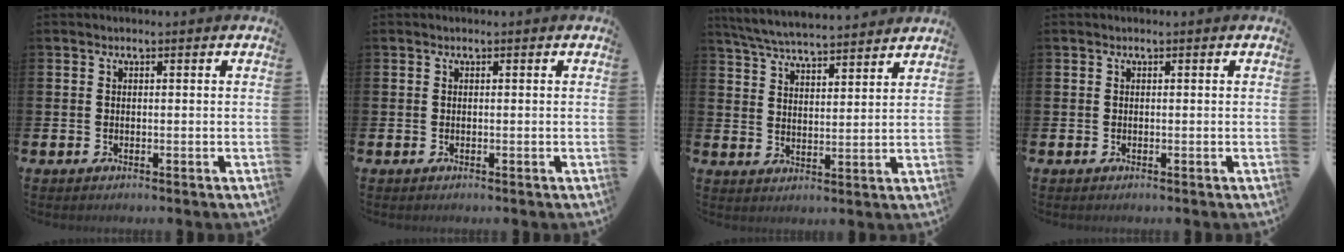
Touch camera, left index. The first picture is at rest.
{"total": 0.0}
{"total": 6.0, "force": [5.9, 0.3, 1.1], "torque": [-0.047, -0.030, 0.106]}
{"total": 0.0}